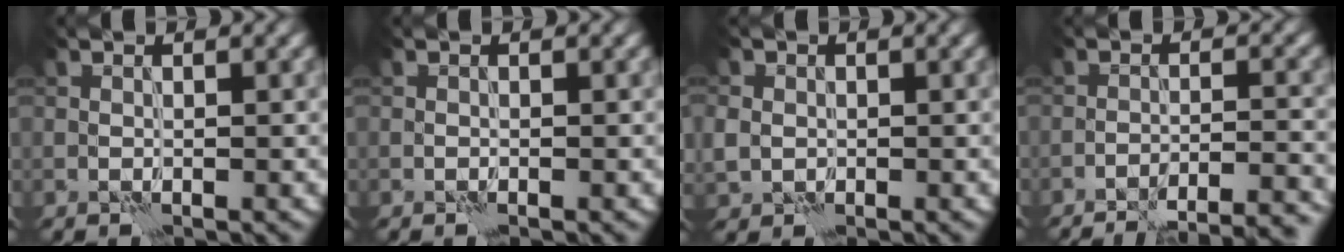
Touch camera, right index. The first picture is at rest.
{"total": 0.0}
{"total": 2.3, "force": [-0.1, 2.1, 0.9], "torque": [-0.023, 0.001, -0.001]}
{"total": 12.9, "force": [-11.8, 3.0, 4.2], "torque": [-0.026, 0.020, -0.125]}